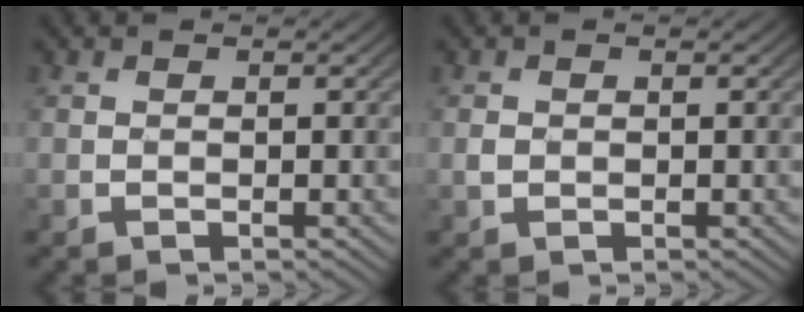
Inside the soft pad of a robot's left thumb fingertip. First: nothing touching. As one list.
[{"total": 1.0, "force": [-0.2, 0.9, 0.3], "torque": [-0.019, -0.001, -0.007]}]